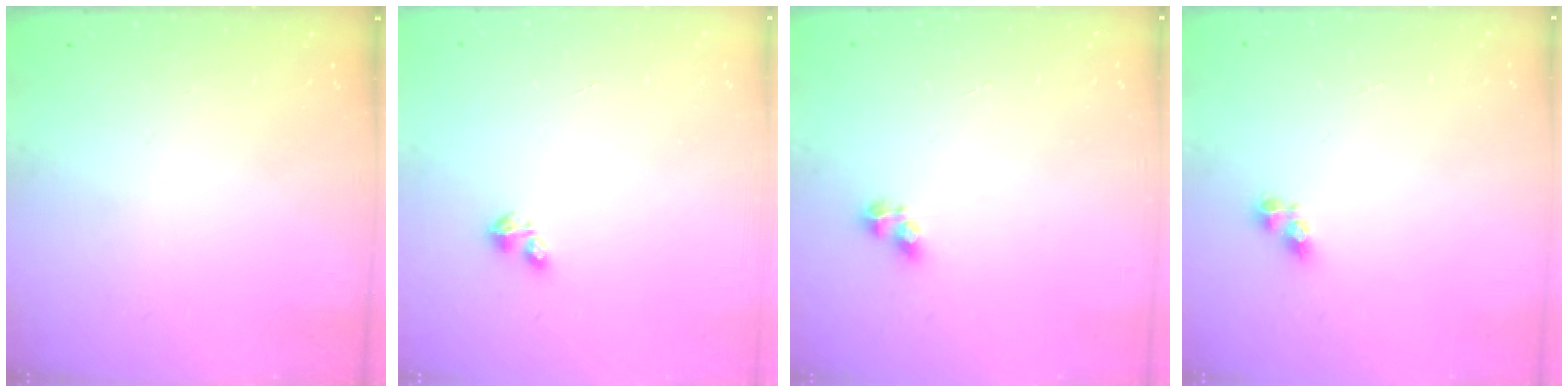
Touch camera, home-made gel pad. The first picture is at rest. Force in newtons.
{"total": 1.6, "press": 1.6, "slide": 0.3}
{"total": 3.7, "press": 3.7, "slide": 0.3}
{"total": 5.1, "press": 5.1, "slide": 0.6}